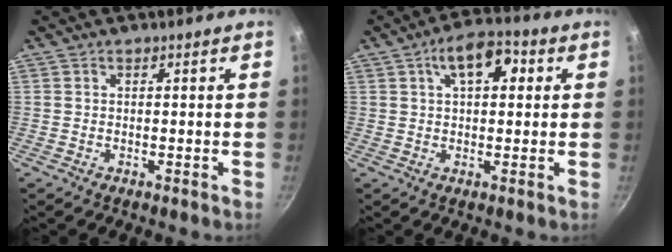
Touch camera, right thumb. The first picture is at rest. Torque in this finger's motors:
{"motor_torque": [0.87, 0.85, 0.67, -0.67, 0.06]}